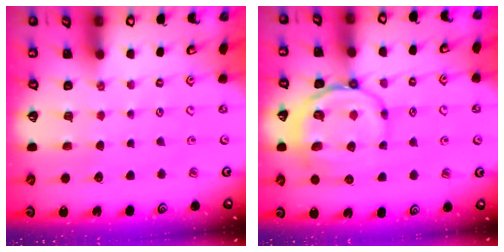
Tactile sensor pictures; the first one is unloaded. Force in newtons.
{"total": 12.6, "press": 12.5, "slide": 1.5}